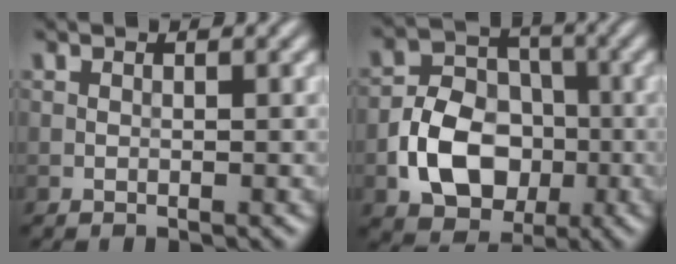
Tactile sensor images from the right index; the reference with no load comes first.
{"total": 7.4, "force": [-2.2, 5.5, 4.3], "torque": [-0.075, -0.002, -0.042]}